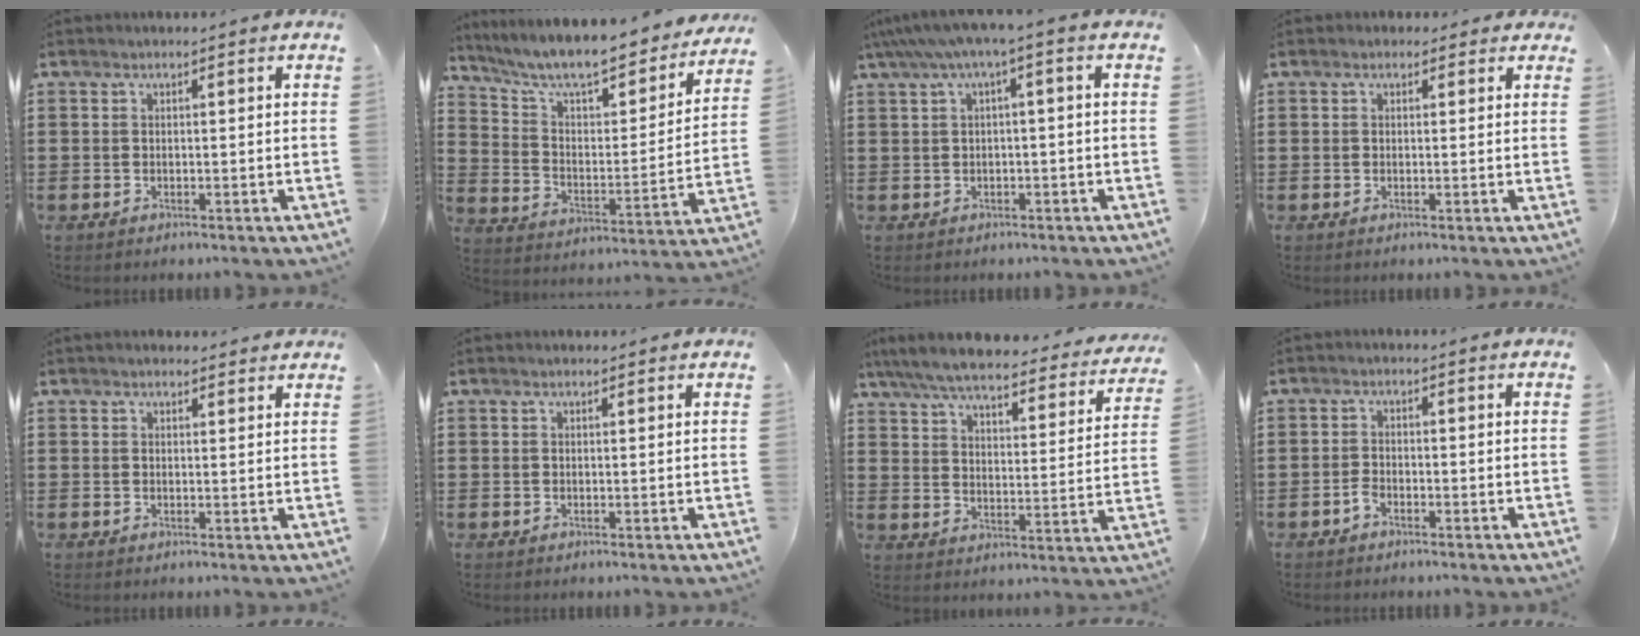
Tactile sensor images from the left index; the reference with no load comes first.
{"total": 8.7, "force": [7.6, 1.3, 4.1], "torque": [-0.111, -0.052, 0.127]}
{"total": 3.0, "force": [-0.5, 0.2, 2.9], "torque": [-0.054, 0.000, -0.014]}
{"total": 1.0, "force": [0.4, 0.9, 0.3], "torque": [0.000, 0.004, 0.004]}
{"total": 1.5, "force": [1.5, 0.3, 0.3], "torque": [-0.007, 0.004, 0.029]}
{"total": 0.0}
{"total": 6.6, "force": [6.0, 0.6, 2.7], "torque": [-0.079, -0.038, 0.100]}
{"total": 1.7, "force": [-1.3, 0.6, 0.8], "torque": [-0.020, 0.001, -0.026]}